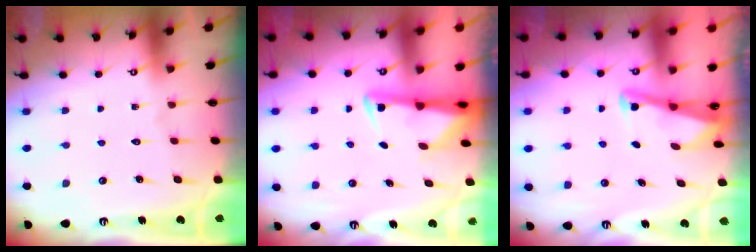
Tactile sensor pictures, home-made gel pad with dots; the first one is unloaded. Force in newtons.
{"total": 3.0, "press": 3.0, "slide": 0.6}
{"total": 2.9, "press": 2.8, "slide": 0.4}